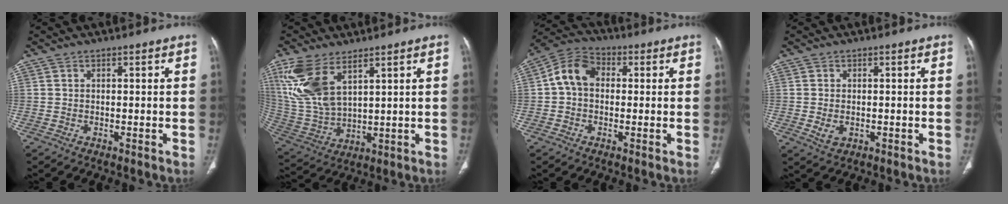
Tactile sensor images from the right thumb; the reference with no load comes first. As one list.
[{"total": 13.8, "force": [7.2, 6.4, 9.9], "torque": [-0.217, -0.020, 0.165]}, {"total": 8.1, "force": [0.5, 6.0, 5.4], "torque": [-0.089, 0.027, -0.003]}, {"total": 2.7, "force": [-0.5, 1.9, 1.9], "torque": [-0.035, -0.002, -0.002]}]